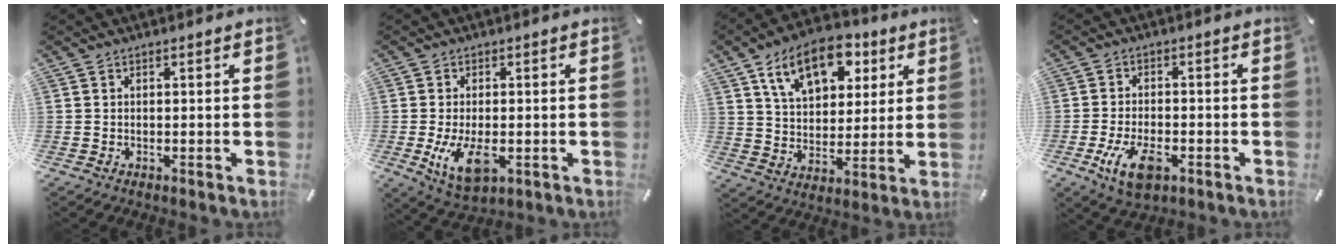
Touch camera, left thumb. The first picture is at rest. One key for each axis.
{"total": 8.4, "fx": -1.6, "fy": 4.8, "fz": 6.8, "tx": -0.133, "ty": -0.011, "tz": -0.028}
{"total": 15.0, "fx": 8.4, "fy": 9.1, "fz": 8.4, "tx": -0.137, "ty": -0.027, "tz": 0.150}
{"total": 8.5, "fx": -3.4, "fy": 4.6, "fz": 6.4, "tx": -0.134, "ty": 0.001, "tz": -0.064}